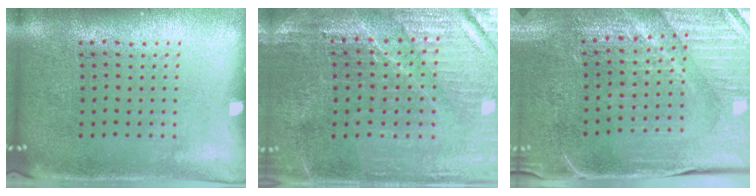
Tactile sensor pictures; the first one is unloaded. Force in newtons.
{"total": 3.2, "press": 3.1, "slide": 0.5}
{"total": 3.8, "press": 3.8, "slide": 0.5}